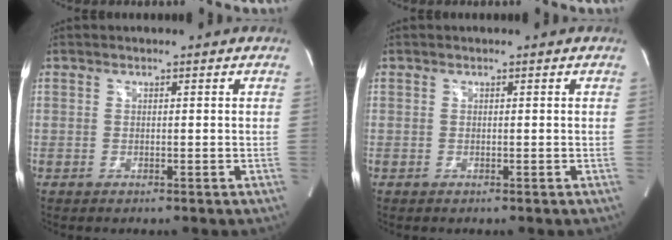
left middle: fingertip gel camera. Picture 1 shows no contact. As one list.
[{"total": 0.0}]